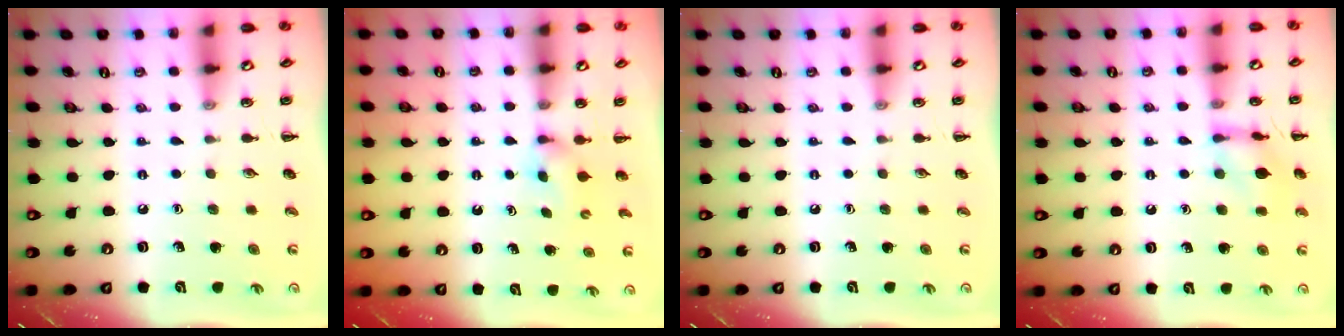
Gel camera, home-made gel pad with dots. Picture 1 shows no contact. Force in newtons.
{"total": 2.4, "press": 2.3, "slide": 0.9}
{"total": 0.0}
{"total": 10.5, "press": 10.4, "slide": 0.7}